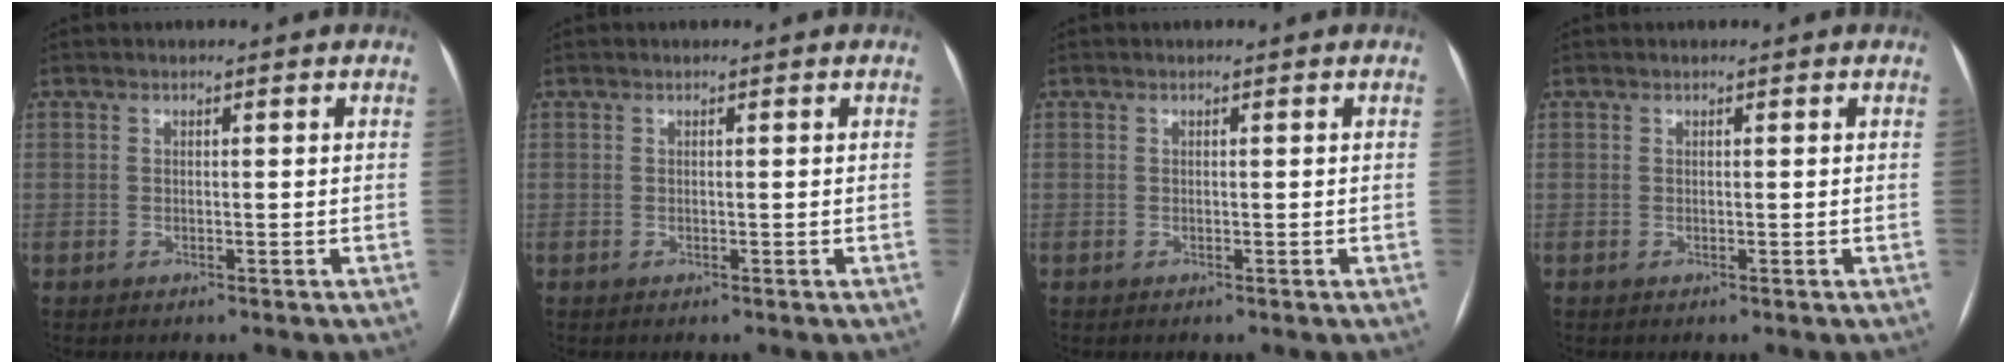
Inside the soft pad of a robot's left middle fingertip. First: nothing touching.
{"total": 0.0}
{"total": 0.0}
{"total": 0.0}